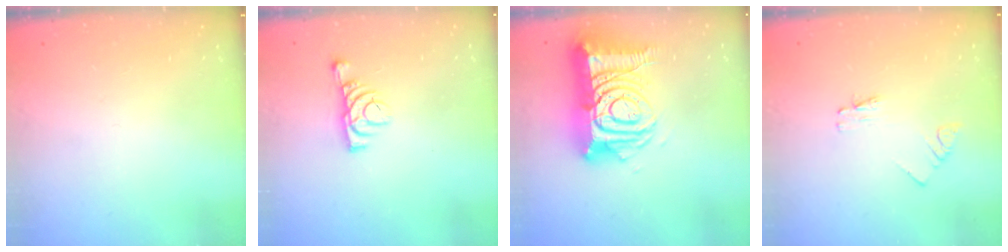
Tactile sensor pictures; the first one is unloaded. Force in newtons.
{"total": 5.0, "press": 4.9, "slide": 1.1}
{"total": 18.4, "press": 18.2, "slide": 2.0}
{"total": 1.6, "press": 1.6, "slide": 0.2}